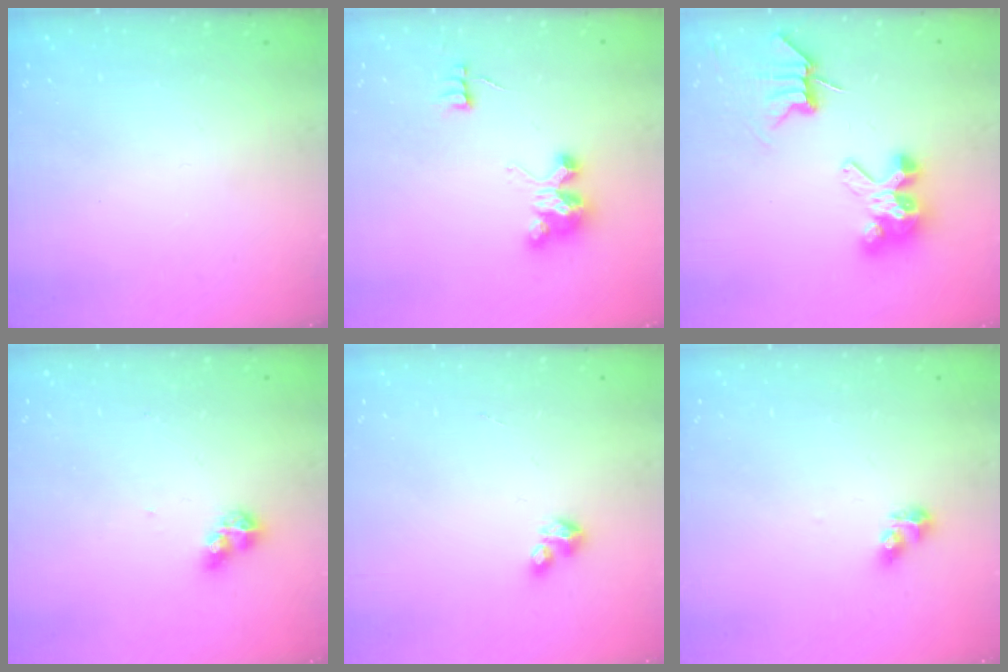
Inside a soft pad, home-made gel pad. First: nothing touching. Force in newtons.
{"total": 3.6, "press": 3.6, "slide": 0.0}
{"total": 7.1, "press": 7.1, "slide": 0.7}
{"total": 6.1, "press": 6.1, "slide": 0.7}
{"total": 2.8, "press": 2.8, "slide": 0.2}
{"total": 6.1, "press": 6.1, "slide": 0.3}